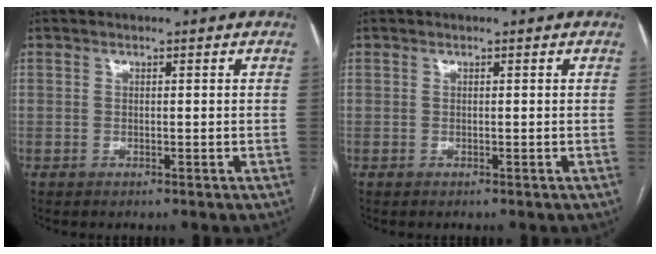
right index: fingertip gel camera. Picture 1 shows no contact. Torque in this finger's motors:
{"motor_torque": [0.00, 0.00, 0.00, 0.00]}